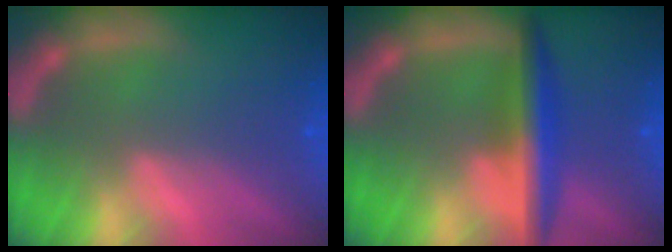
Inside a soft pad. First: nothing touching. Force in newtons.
{"total": 5.5}